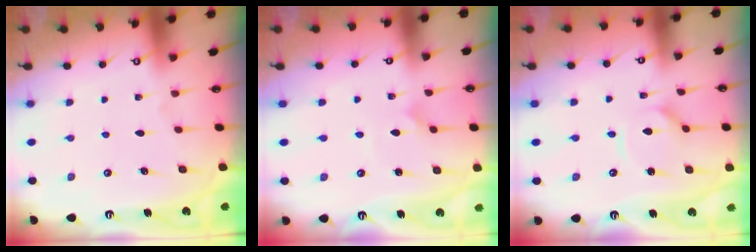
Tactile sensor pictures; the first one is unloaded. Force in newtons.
{"total": 1.5, "press": 1.5, "slide": 0.1}
{"total": 2.8, "press": 2.8, "slide": 0.3}